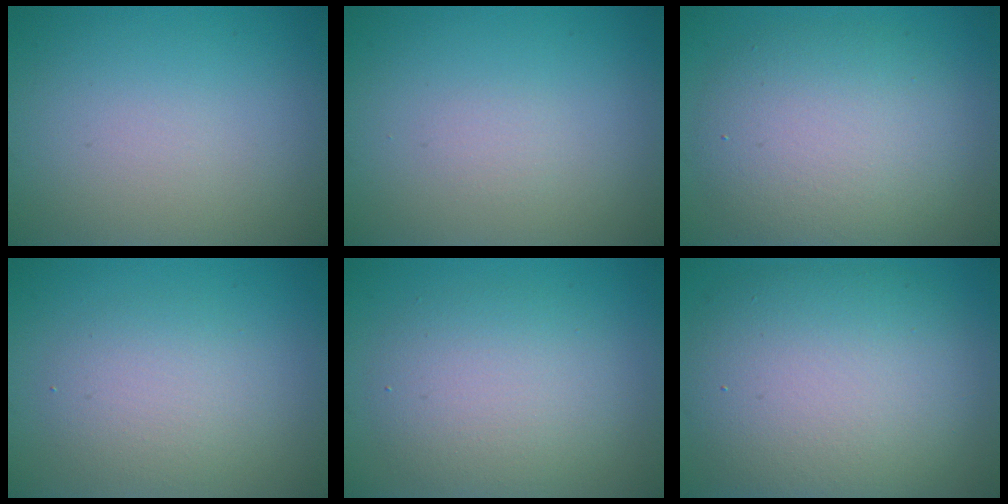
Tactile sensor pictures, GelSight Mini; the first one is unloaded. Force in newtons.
{"total": 0.5, "press": 0.5, "slide": 0.0}
{"total": 6.9, "press": 6.9, "slide": 0.1}
{"total": 3.3, "press": 3.3, "slide": 0.1}
{"total": 4.5, "press": 4.5, "slide": 0.3}
{"total": 10.7, "press": 10.6, "slide": 0.6}